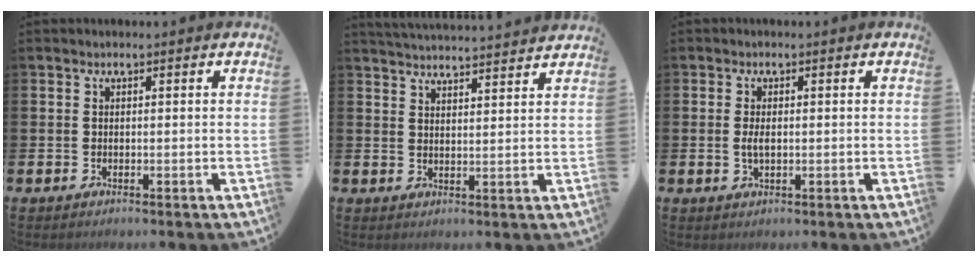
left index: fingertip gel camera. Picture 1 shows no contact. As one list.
[{"total": 4.1, "force": [4.1, -0.3, 0.1], "torque": [-0.007, -0.031, 0.073]}, {"total": 2.2, "force": [-0.1, 1.0, 2.0], "torque": [-0.031, -0.001, -0.004]}]